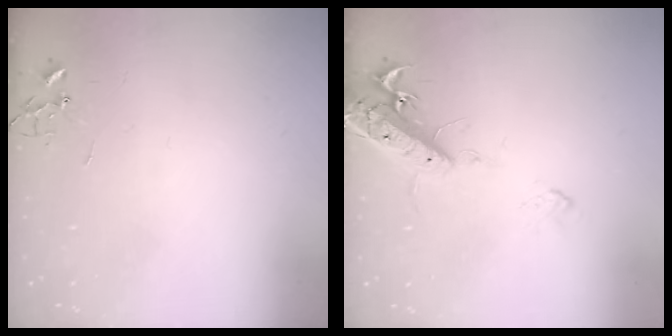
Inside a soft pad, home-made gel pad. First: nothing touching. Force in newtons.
{"total": 15.1, "press": 14.7, "slide": 3.5}